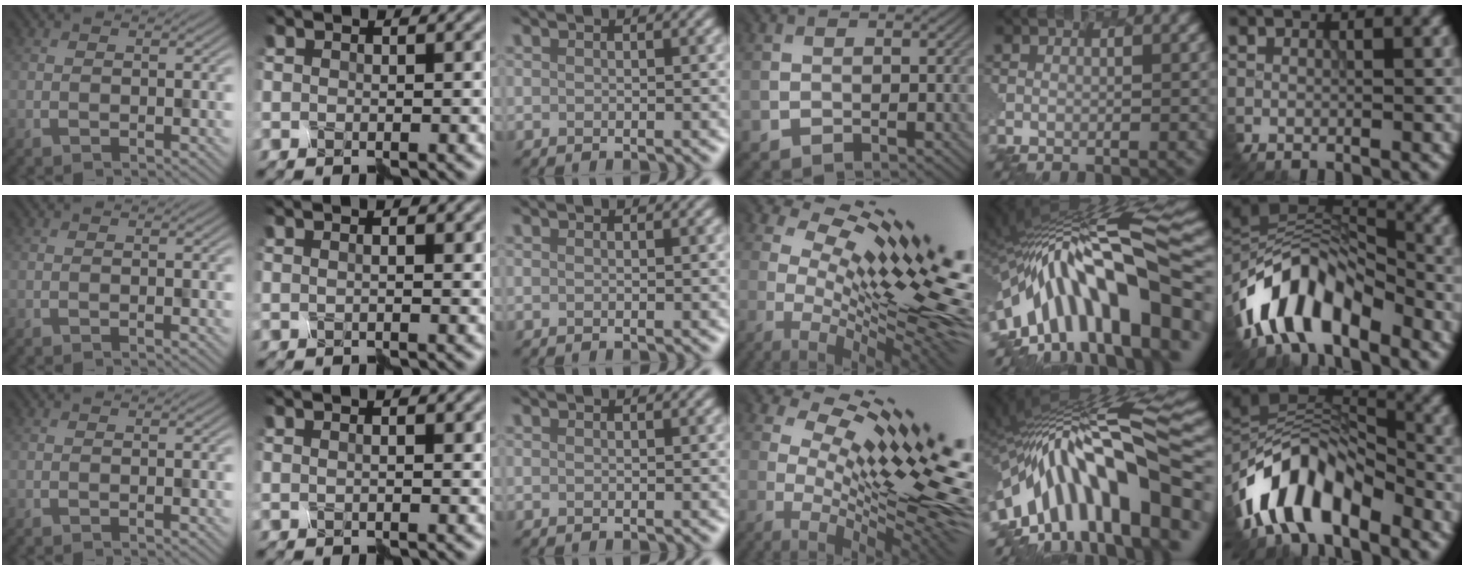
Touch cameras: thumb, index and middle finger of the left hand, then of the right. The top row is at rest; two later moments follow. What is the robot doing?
{"motion": "disassemble", "object": "hinged jar"}